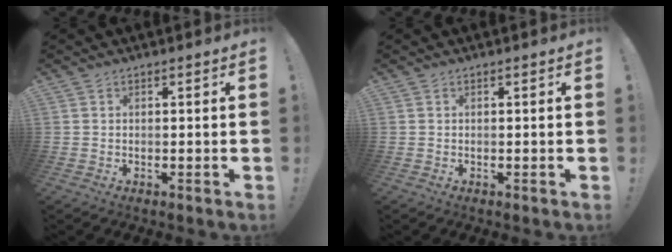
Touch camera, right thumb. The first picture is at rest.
{"total": 0.0}